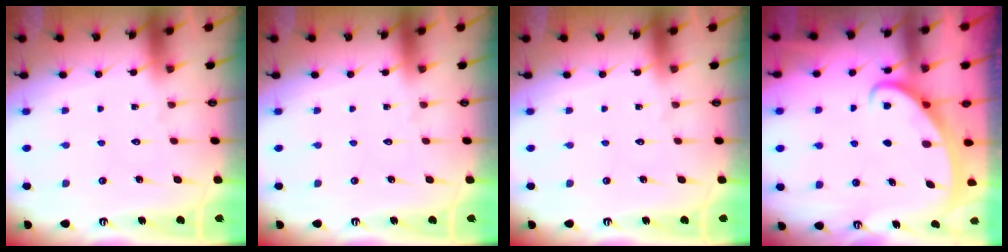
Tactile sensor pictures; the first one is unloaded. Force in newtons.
{"total": 0.0}
{"total": 0.0}
{"total": 2.3, "press": 2.3, "slide": 0.3}